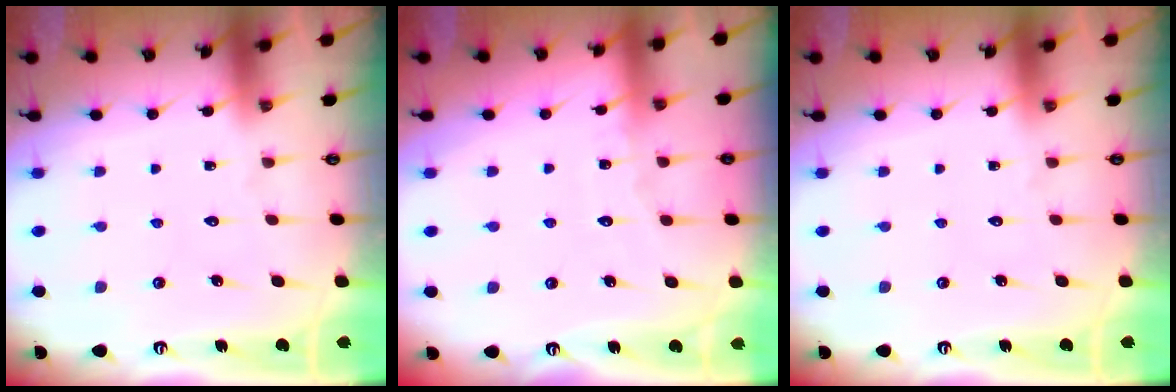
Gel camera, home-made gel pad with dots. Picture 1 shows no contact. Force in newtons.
{"total": 3.4, "press": 3.4, "slide": 0.4}
{"total": 0.0}